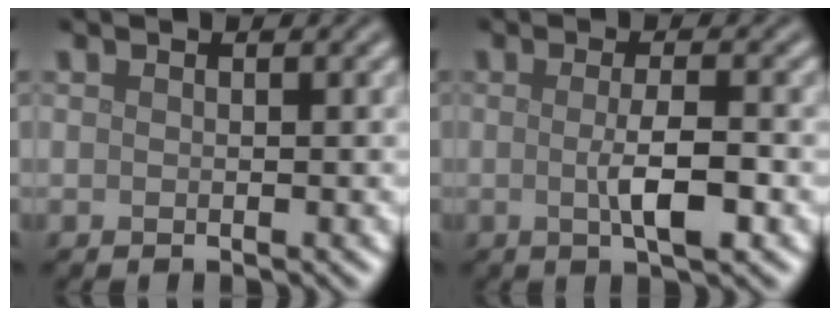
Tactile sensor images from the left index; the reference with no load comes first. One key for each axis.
{"total": 3.6, "fx": -0.4, "fy": 0.7, "fz": 3.5, "tx": -0.061, "ty": -0.003, "tz": -0.007}